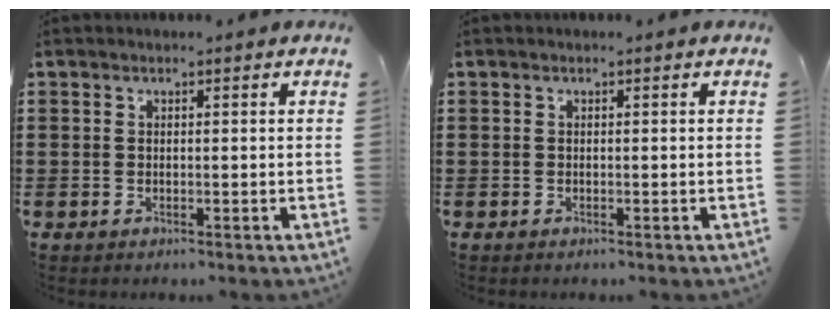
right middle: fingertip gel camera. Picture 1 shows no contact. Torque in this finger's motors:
{"motor_torque": [0.25, -0.19, 0.00, -0.01]}